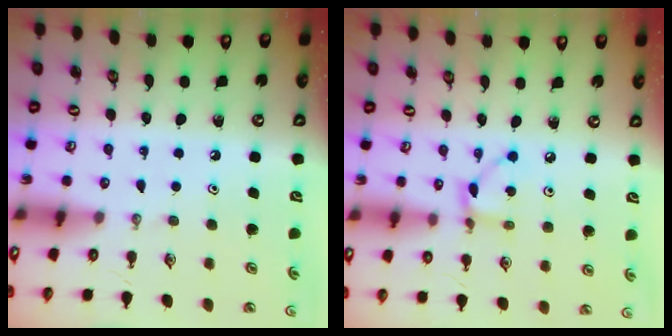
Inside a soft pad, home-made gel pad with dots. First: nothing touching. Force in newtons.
{"total": 4.1, "press": 4.1, "slide": 0.2}